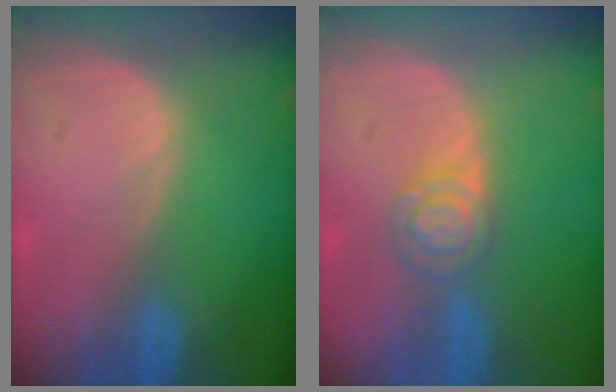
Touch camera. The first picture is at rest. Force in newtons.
{"total": 4.1, "press": 4.1, "slide": 0.1}